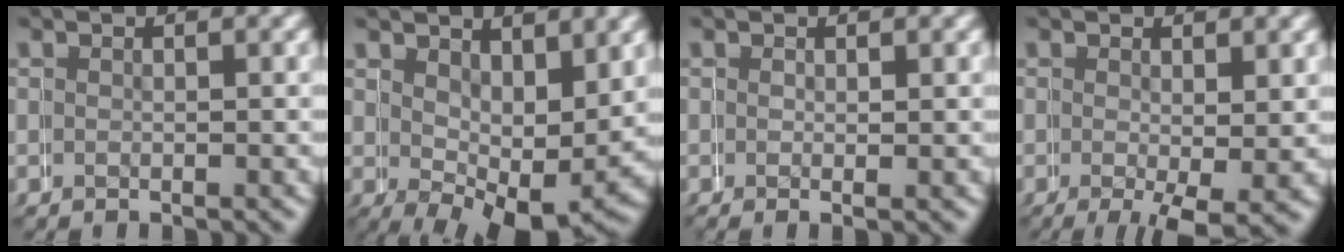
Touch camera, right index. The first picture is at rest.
{"total": 6.2, "force": [-0.2, 3.0, 5.5], "torque": [-0.077, -0.035, 0.010]}
{"total": 0.5, "force": [0.1, 0.1, 0.5], "torque": [-0.013, -0.004, 0.001]}
{"total": 3.4, "force": [-1.3, 0.8, 3.1], "torque": [-0.044, -0.021, -0.013]}